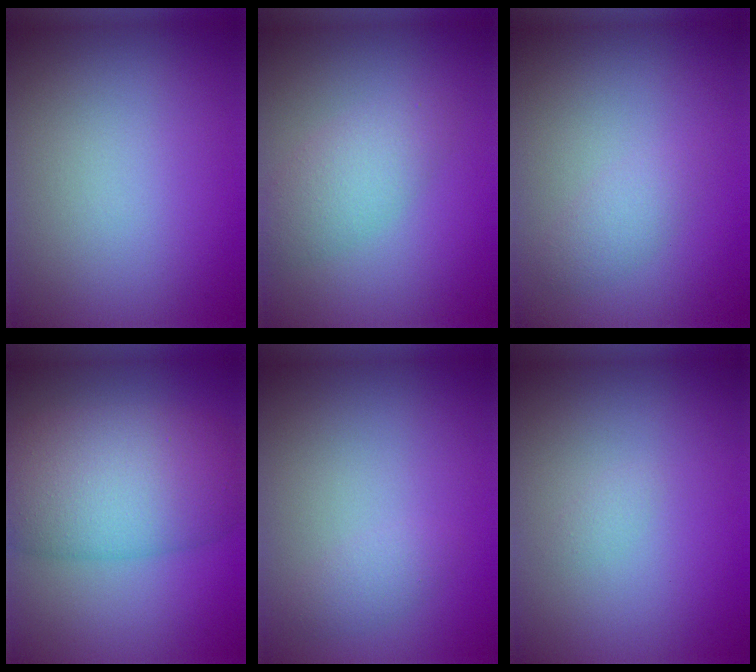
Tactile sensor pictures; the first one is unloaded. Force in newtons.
{"total": 3.0, "press": 3.0, "slide": 0.1}
{"total": 1.4, "press": 1.4, "slide": 0.1}
{"total": 9.8, "press": 9.8, "slide": 0.7}
{"total": 2.3, "press": 2.3, "slide": 0.2}
{"total": 0.6, "press": 0.6, "slide": 0.1}